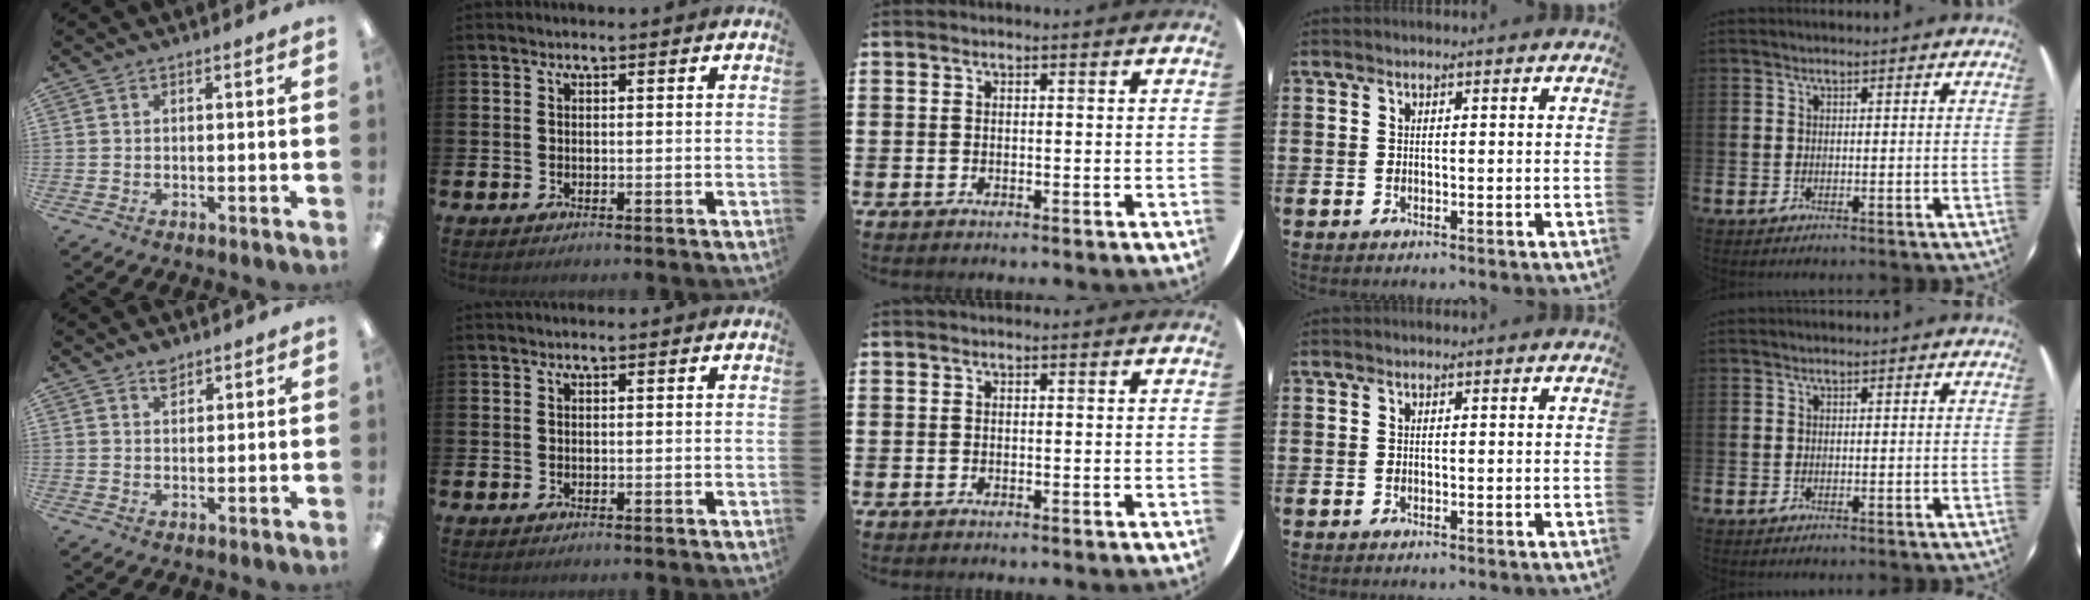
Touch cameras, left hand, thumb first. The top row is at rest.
{"thumb": {"total": 2.9, "force": [2.2, 1.6, 1.0], "torque": [-0.006, -0.007, 0.038]}}